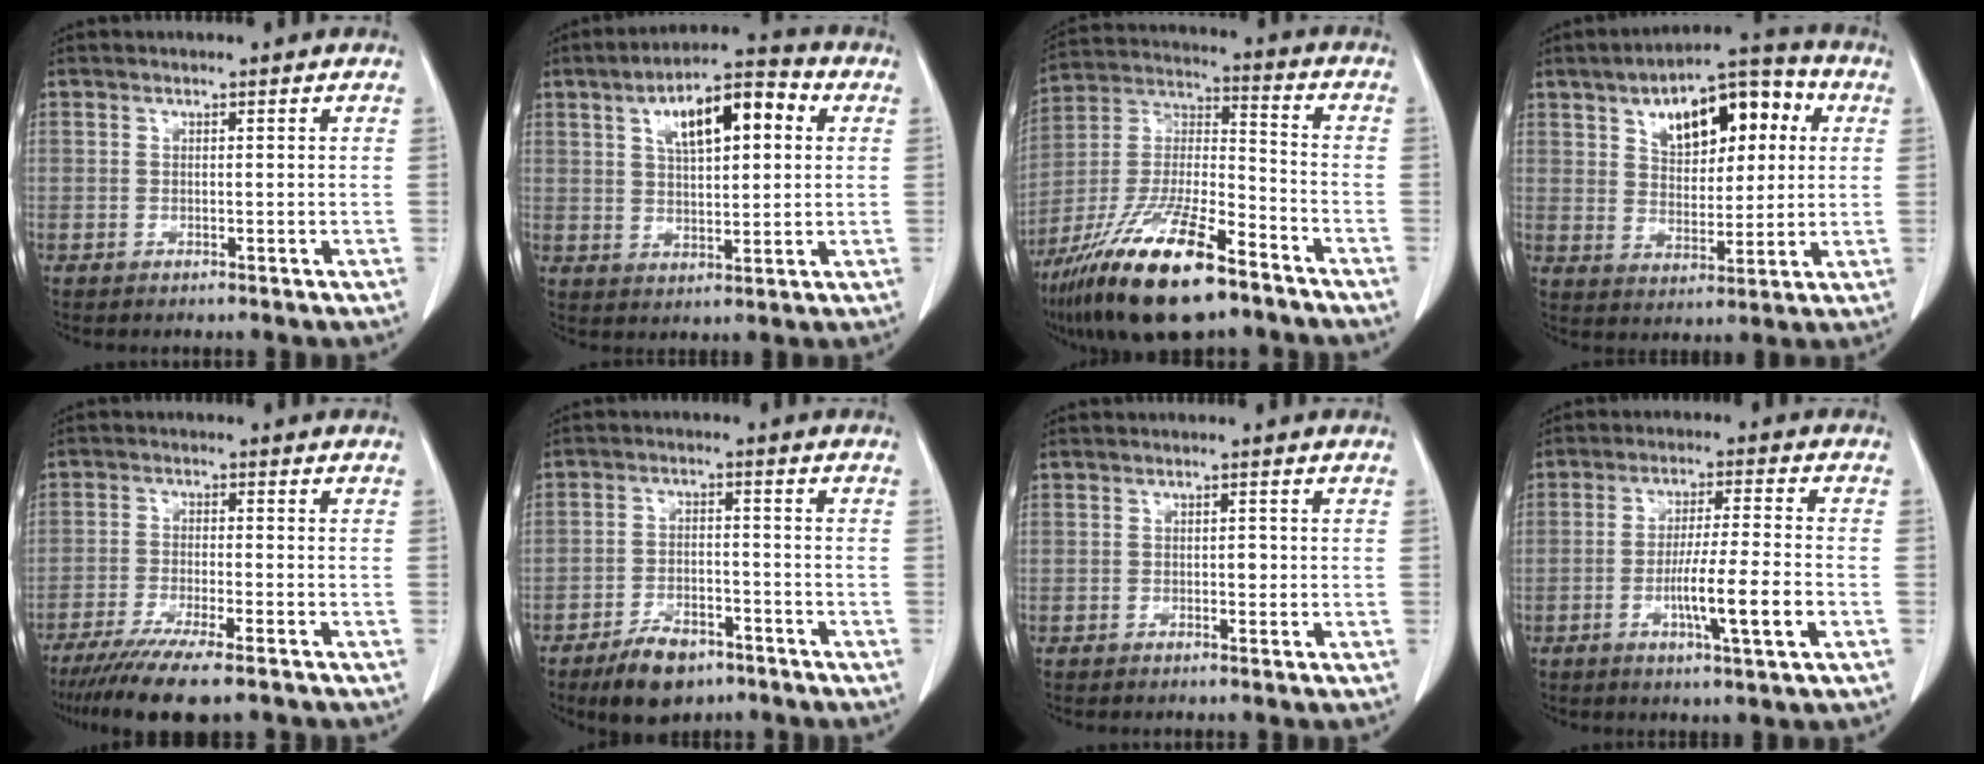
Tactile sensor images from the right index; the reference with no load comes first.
{"total": 11.8, "force": [3.9, 4.1, 10.3], "torque": [-0.166, 0.030, 0.060]}
{"total": 20.2, "force": [-13.3, 4.4, 14.5], "torque": [-0.301, -0.024, -0.240]}
{"total": 14.1, "force": [5.0, 7.0, 11.1], "torque": [-0.153, 0.038, 0.080]}
{"total": 11.6, "force": [-8.9, 1.0, 7.3], "torque": [-0.113, -0.026, -0.141]}
{"total": 6.5, "force": [-4.5, 3.3, 3.2], "torque": [-0.057, 0.001, -0.070]}
{"total": 1.0, "force": [-0.1, 0.6, 0.8], "torque": [-0.007, 0.004, 0.000]}
{"total": 9.1, "force": [-2.8, -0.1, 8.6], "torque": [-0.146, -0.007, -0.049]}